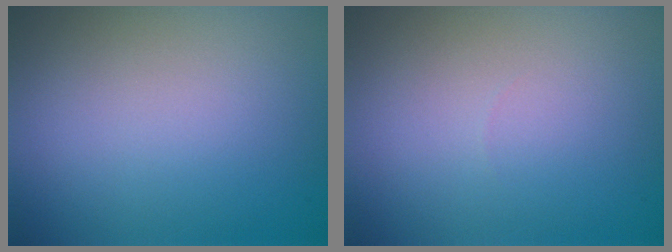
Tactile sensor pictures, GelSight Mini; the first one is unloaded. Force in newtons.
{"total": 0.0}